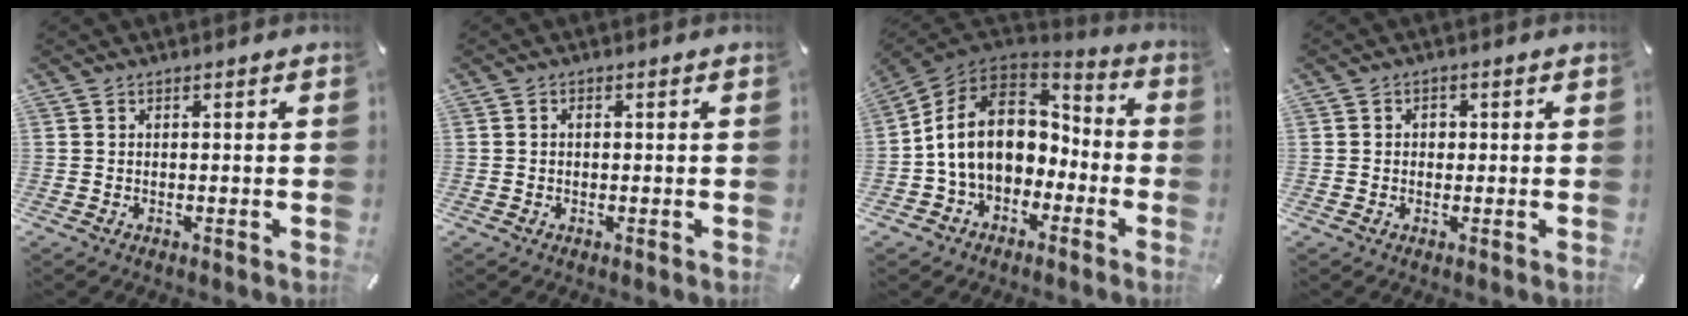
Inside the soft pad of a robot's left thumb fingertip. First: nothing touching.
{"total": 0.7, "force": [-0.1, 0.5, 0.5], "torque": [-0.009, 0.001, -0.003]}
{"total": 15.1, "force": [-0.7, 12.2, 8.9], "torque": [-0.180, 0.015, -0.010]}
{"total": 1.8, "force": [-0.1, 1.6, 0.9], "torque": [-0.011, 0.003, -0.008]}